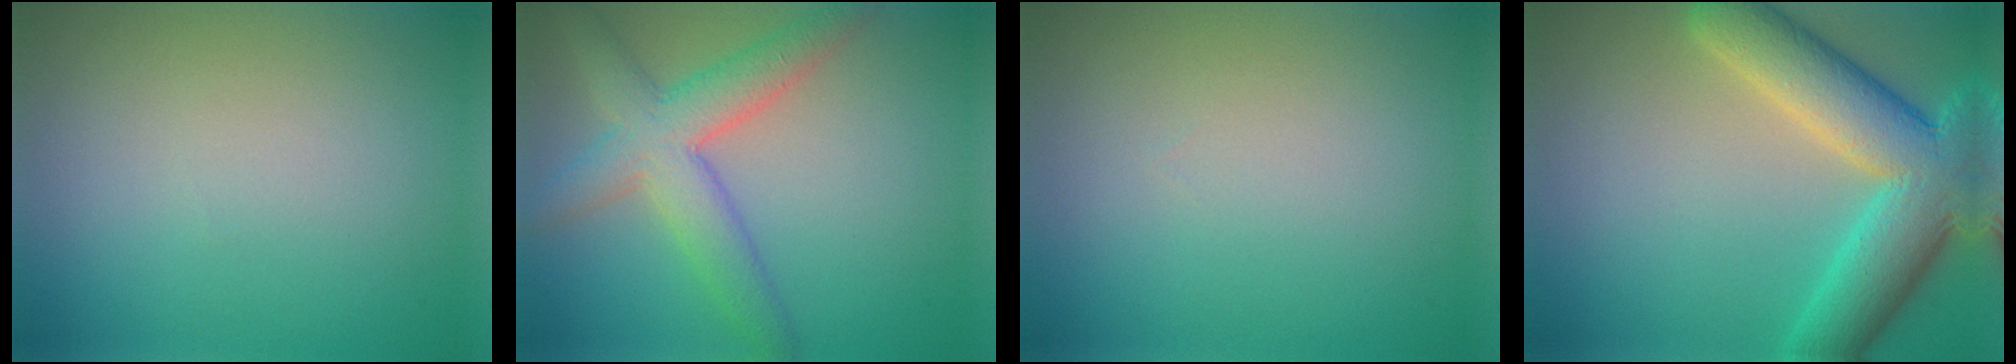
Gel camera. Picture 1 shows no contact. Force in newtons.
{"total": 5.5, "press": 5.4, "slide": 0.3}
{"total": 0.0}
{"total": 10.0, "press": 10.0, "slide": 0.6}